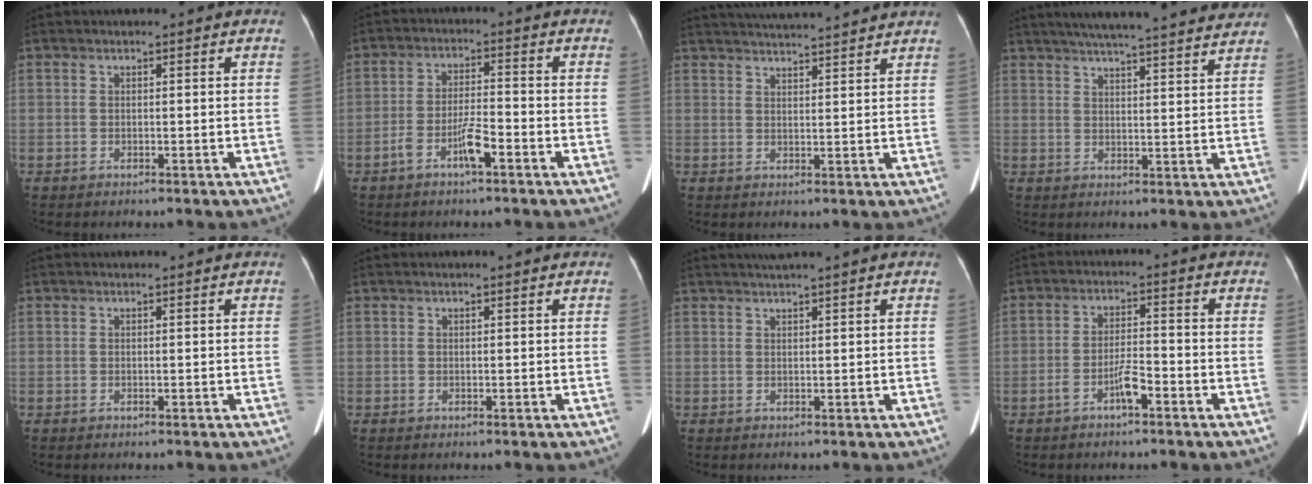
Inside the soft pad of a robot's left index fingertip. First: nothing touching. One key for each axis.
{"total": 4.9, "fx": -2.8, "fy": 0.7, "fz": 3.9, "tx": -0.082, "ty": 0.004, "tz": -0.052}
{"total": 12.0, "fx": 11.2, "fy": -0.1, "fz": 4.2, "tx": -0.072, "ty": 0.025, "tz": 0.151}
{"total": 21.5, "fx": 19.2, "fy": 1.6, "fz": 9.5, "tx": -0.143, "ty": 0.017, "tz": 0.247}
{"total": 0.8, "fx": 0.7, "fy": 0.0, "fz": 0.2, "tx": -0.005, "ty": 0.005, "tz": 0.011}
{"total": 0.7, "fx": 0.6, "fy": 0.0, "fz": 0.2, "tx": -0.008, "ty": 0.005, "tz": 0.010}
{"total": 3.2, "fx": 2.7, "fy": -0.7, "fz": 1.7, "tx": -0.018, "ty": 0.023, "tz": 0.048}
{"total": 3.8, "fx": -2.3, "fy": 0.7, "fz": 2.9, "tx": -0.058, "ty": 0.006, "tz": -0.042}